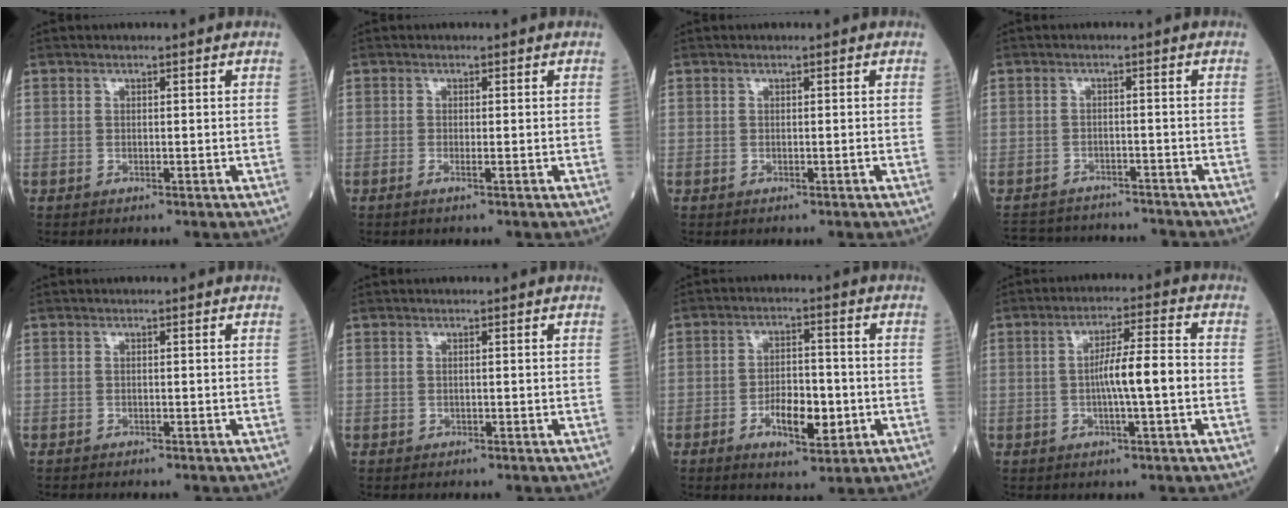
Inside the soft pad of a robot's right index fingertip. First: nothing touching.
{"total": 1.0, "force": [-0.4, -0.1, 0.9], "torque": [-0.020, -0.002, -0.008]}
{"total": 0.0}
{"total": 10.8, "force": [-10.2, 3.1, 1.8], "torque": [-0.032, 0.016, -0.135]}
{"total": 0.0}
{"total": 0.0}
{"total": 7.3, "force": [-2.3, 2.8, 6.3], "torque": [-0.108, -0.001, -0.035]}
{"total": 7.2, "force": [-0.9, 0.2, 7.1], "torque": [-0.119, 0.010, -0.018]}